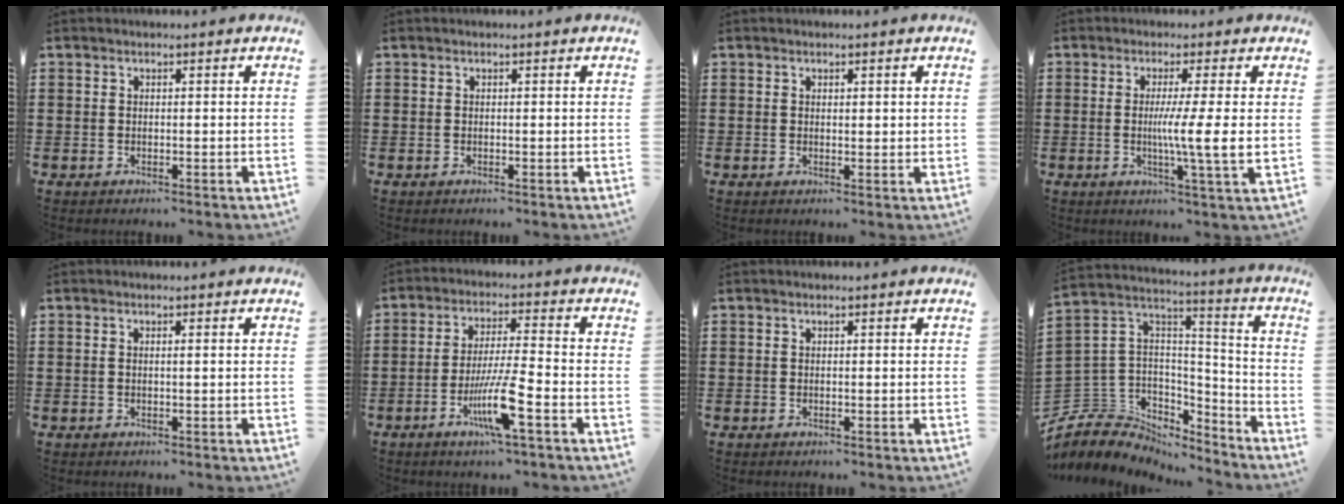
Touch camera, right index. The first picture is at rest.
{"total": 0.0}
{"total": 0.8, "force": [0.4, 0.4, 0.5], "torque": [-0.011, 0.002, 0.008]}
{"total": 7.1, "force": [-0.1, -0.8, 7.0], "torque": [-0.126, -0.016, -0.006]}
{"total": 0.6, "force": [0.0, 0.0, 0.6], "torque": [-0.011, -0.002, 0.001]}
{"total": 8.6, "force": [-3.9, 0.4, 7.7], "torque": [-0.158, -0.015, -0.077]}
{"total": 0.0}
{"total": 6.8, "force": [-4.4, 5.1, 0.2], "torque": [-0.049, -0.019, -0.090]}